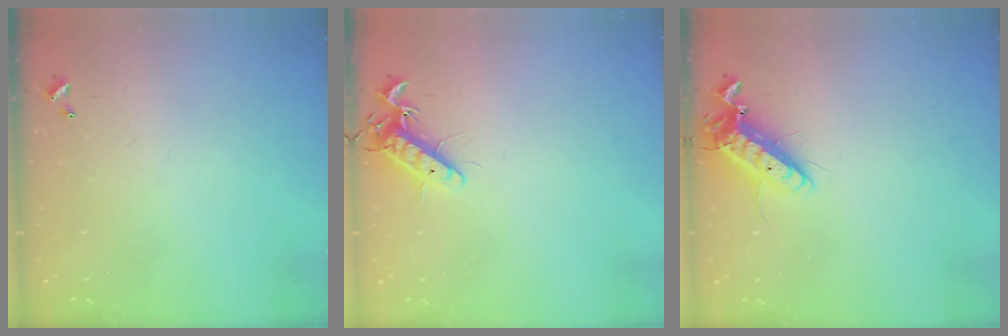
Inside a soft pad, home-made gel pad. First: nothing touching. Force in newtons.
{"total": 11.3, "press": 11.2, "slide": 1.5}
{"total": 13.1, "press": 12.9, "slide": 2.5}